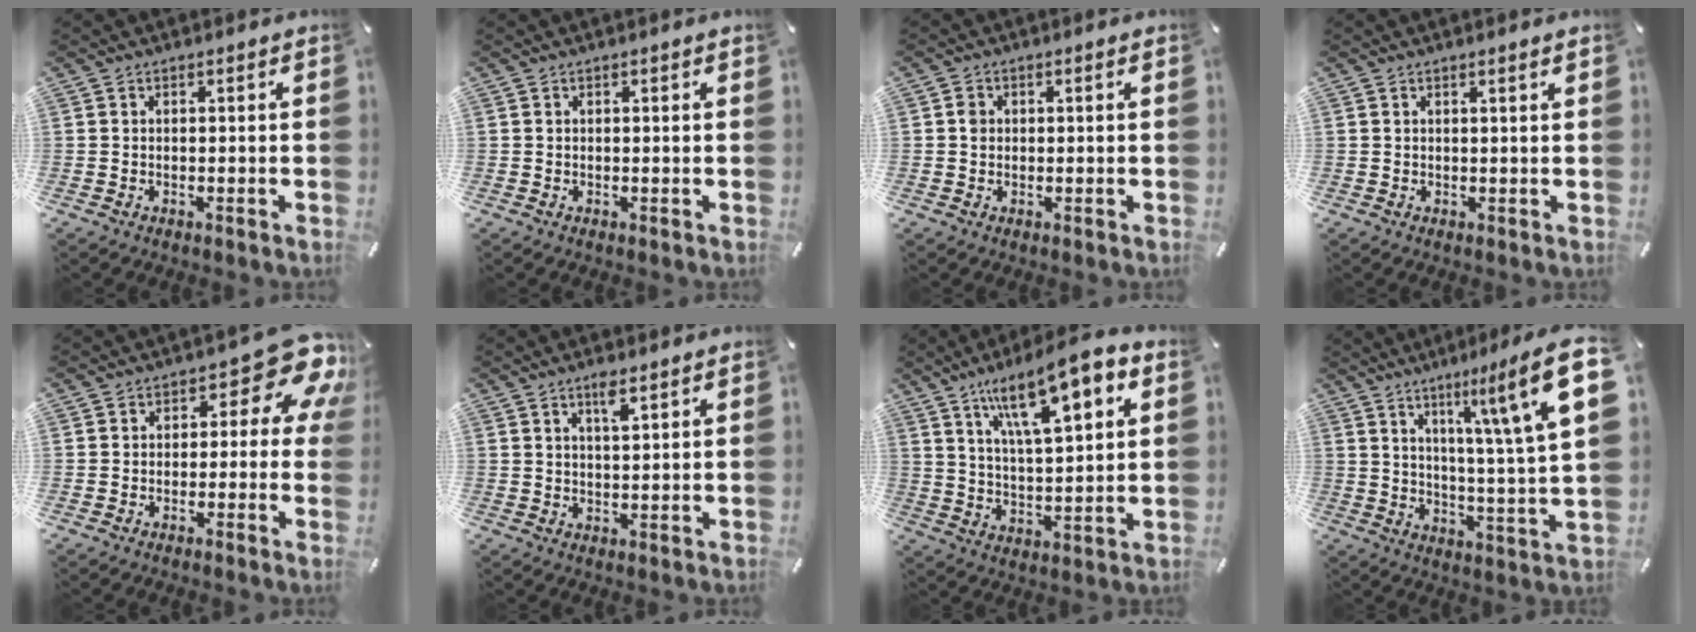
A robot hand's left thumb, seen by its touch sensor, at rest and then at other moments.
{"total": 0.0}
{"total": 1.5, "force": [0.1, 1.3, 0.8], "torque": [-0.017, 0.007, 0.000]}
{"total": 0.9, "force": [0.6, 0.0, 0.6], "torque": [-0.011, -0.001, 0.011]}
{"total": 11.6, "force": [4.4, 5.8, 9.0], "torque": [-0.105, -0.032, 0.074]}
{"total": 3.9, "force": [2.5, 1.0, 2.8], "torque": [-0.054, 0.000, 0.041]}
{"total": 15.5, "force": [9.1, 5.0, 11.5], "torque": [-0.190, -0.030, 0.150]}
{"total": 19.4, "force": [9.6, 2.4, 16.7], "torque": [-0.240, -0.060, 0.131]}